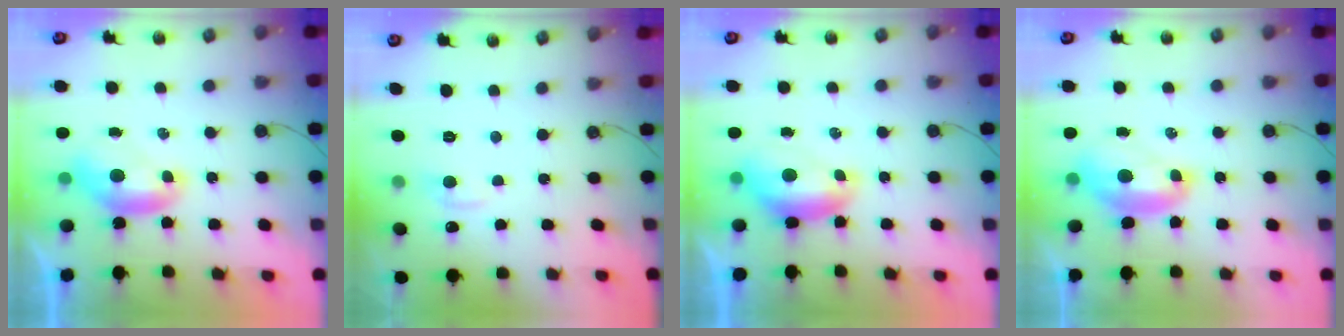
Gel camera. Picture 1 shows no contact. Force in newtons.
{"total": 1.1, "press": 0.7, "slide": 0.9}
{"total": 0.0}
{"total": 2.1, "press": 2.0, "slide": 0.7}